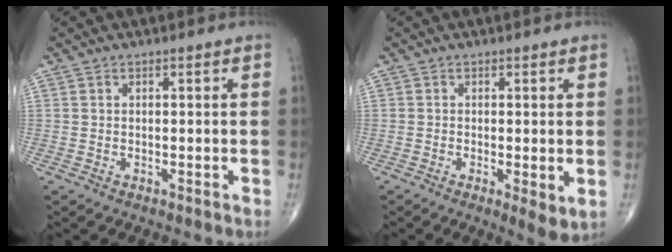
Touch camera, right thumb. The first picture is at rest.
{"total": 3.8, "force": [-0.7, 1.1, 3.6], "torque": [-0.062, -0.014, -0.015]}